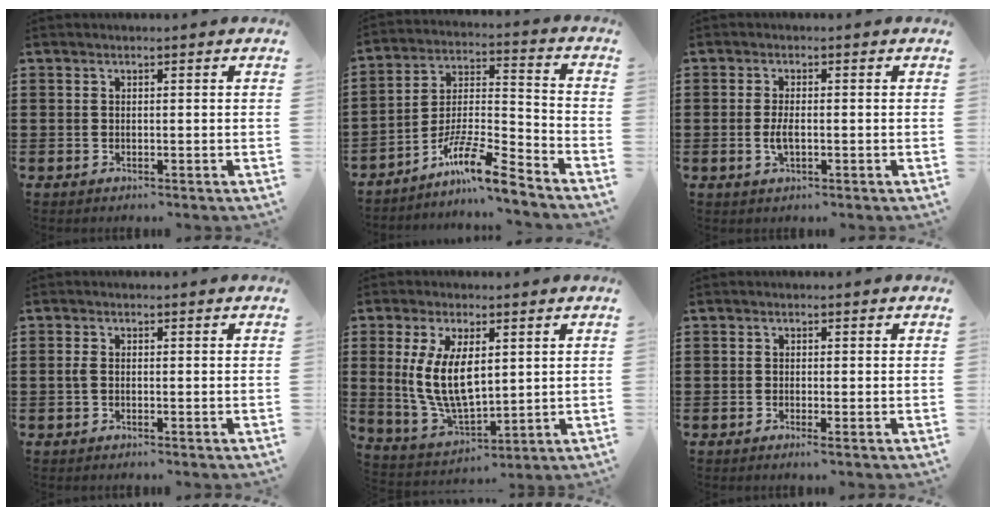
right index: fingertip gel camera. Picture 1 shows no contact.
{"total": 10.5, "force": [-8.3, 1.1, 6.4], "torque": [-0.120, 0.010, -0.162]}
{"total": 2.7, "force": [-0.3, 1.0, 2.5], "torque": [-0.052, -0.002, -0.009]}
{"total": 1.2, "force": [-0.2, 0.5, 1.1], "torque": [-0.030, -0.002, -0.006]}
{"total": 9.7, "force": [1.5, 4.6, 8.4], "torque": [-0.188, -0.001, 0.025]}
{"total": 0.6, "force": [-0.2, -0.1, 0.5], "torque": [-0.010, -0.005, -0.003]}